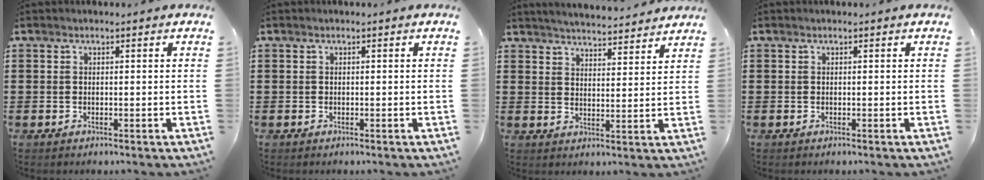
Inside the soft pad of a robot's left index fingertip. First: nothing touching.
{"total": 0.0}
{"total": 4.0, "force": [4.0, -0.3, 0.3], "torque": [-0.021, -0.026, 0.069]}
{"total": 0.0}